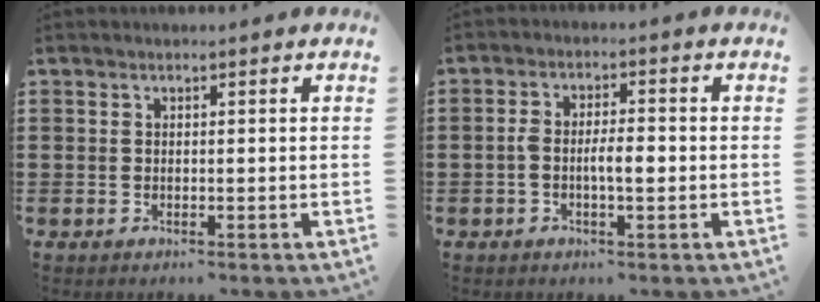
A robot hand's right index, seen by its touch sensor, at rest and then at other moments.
{"total": 4.2, "force": [-0.8, 1.3, 3.9], "torque": [-0.084, 0.000, -0.020]}